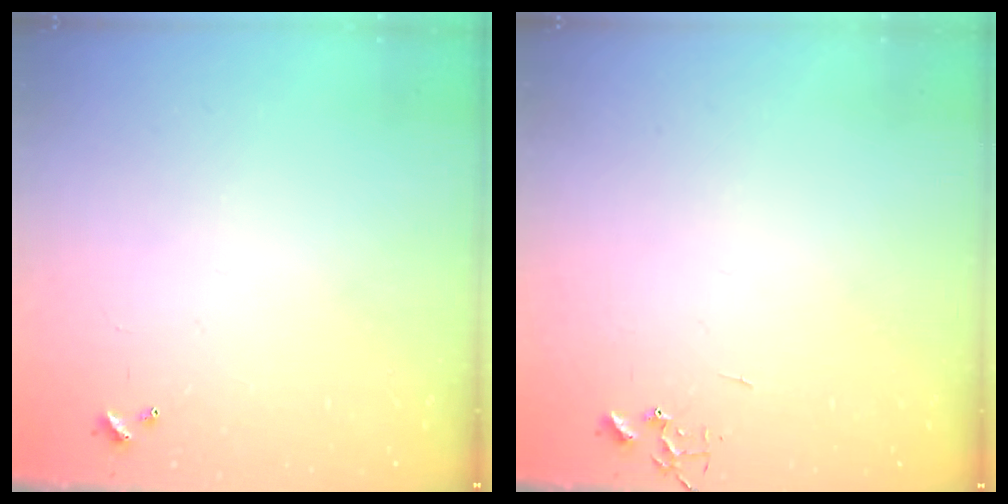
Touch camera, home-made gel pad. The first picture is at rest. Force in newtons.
{"total": 0.0}